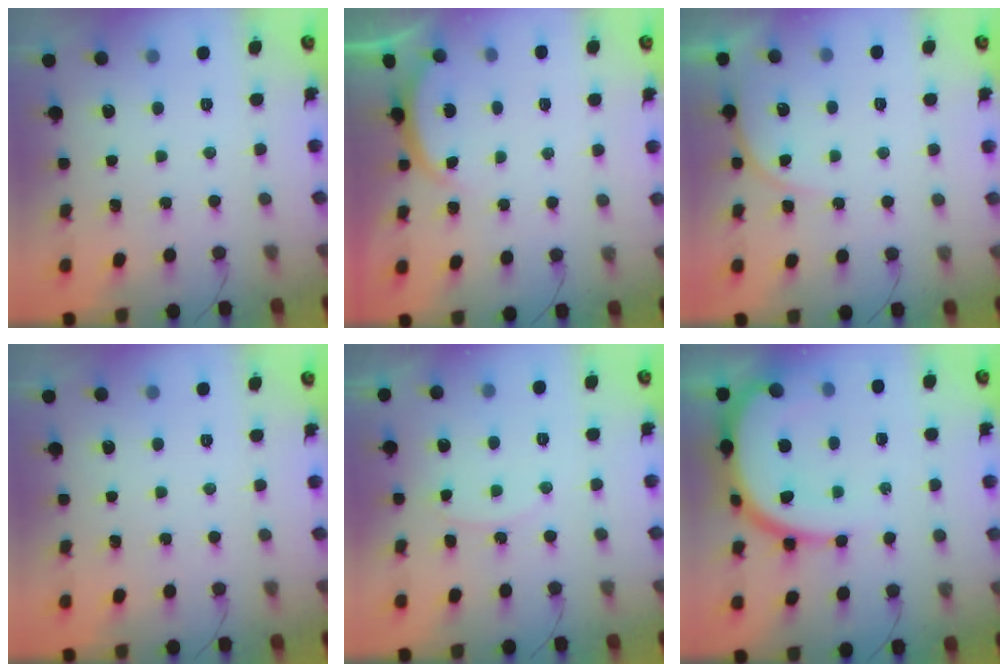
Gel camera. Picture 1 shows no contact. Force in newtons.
{"total": 2.0, "press": 2.0, "slide": 0.5}
{"total": 6.3, "press": 6.3, "slide": 0.4}
{"total": 0.0}
{"total": 7.3, "press": 7.3, "slide": 0.3}
{"total": 16.4, "press": 16.4, "slide": 1.5}